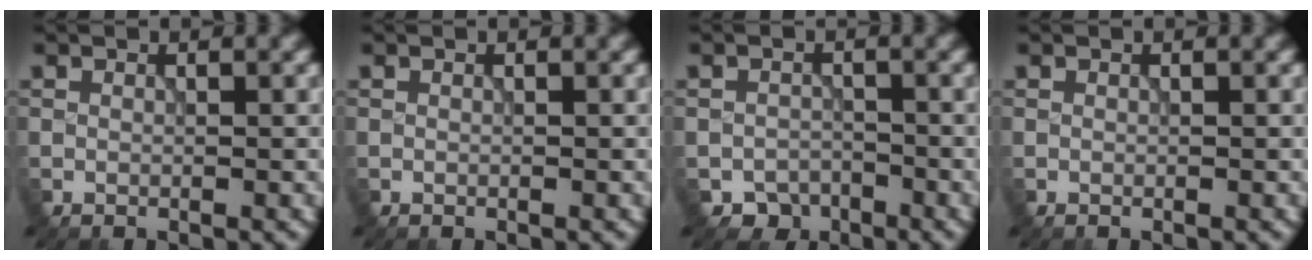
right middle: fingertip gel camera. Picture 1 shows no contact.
{"total": 0.0}
{"total": 2.4, "force": [-1.8, 1.6, 0.4], "torque": [0.003, -0.003, -0.032]}
{"total": 0.0}